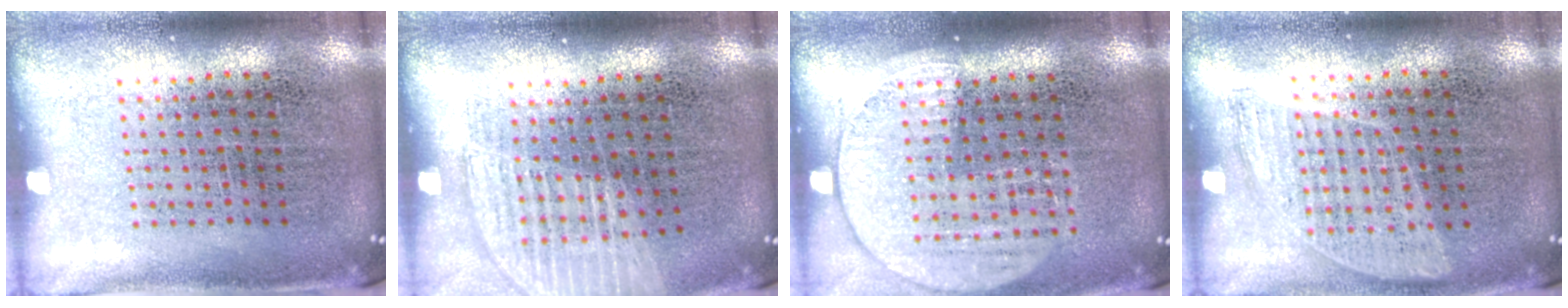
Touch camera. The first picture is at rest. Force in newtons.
{"total": 1.1, "press": 1.0, "slide": 0.3}
{"total": 1.5, "press": 1.4, "slide": 0.5}
{"total": 0.9, "press": 0.8, "slide": 0.4}